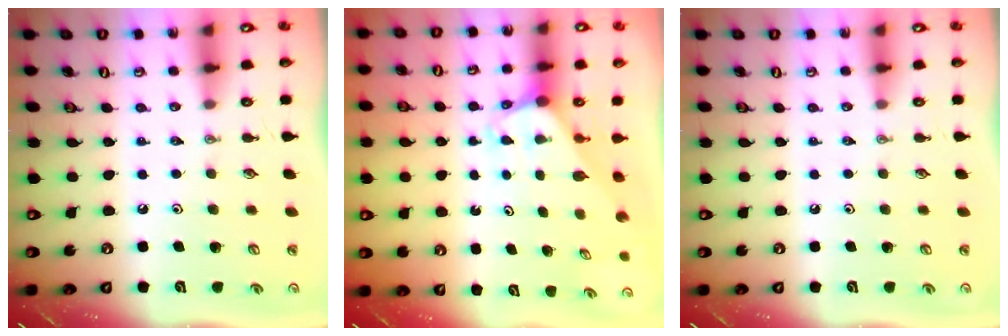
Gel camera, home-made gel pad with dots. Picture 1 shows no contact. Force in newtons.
{"total": 2.0, "press": 2.0, "slide": 0.2}
{"total": 0.0}